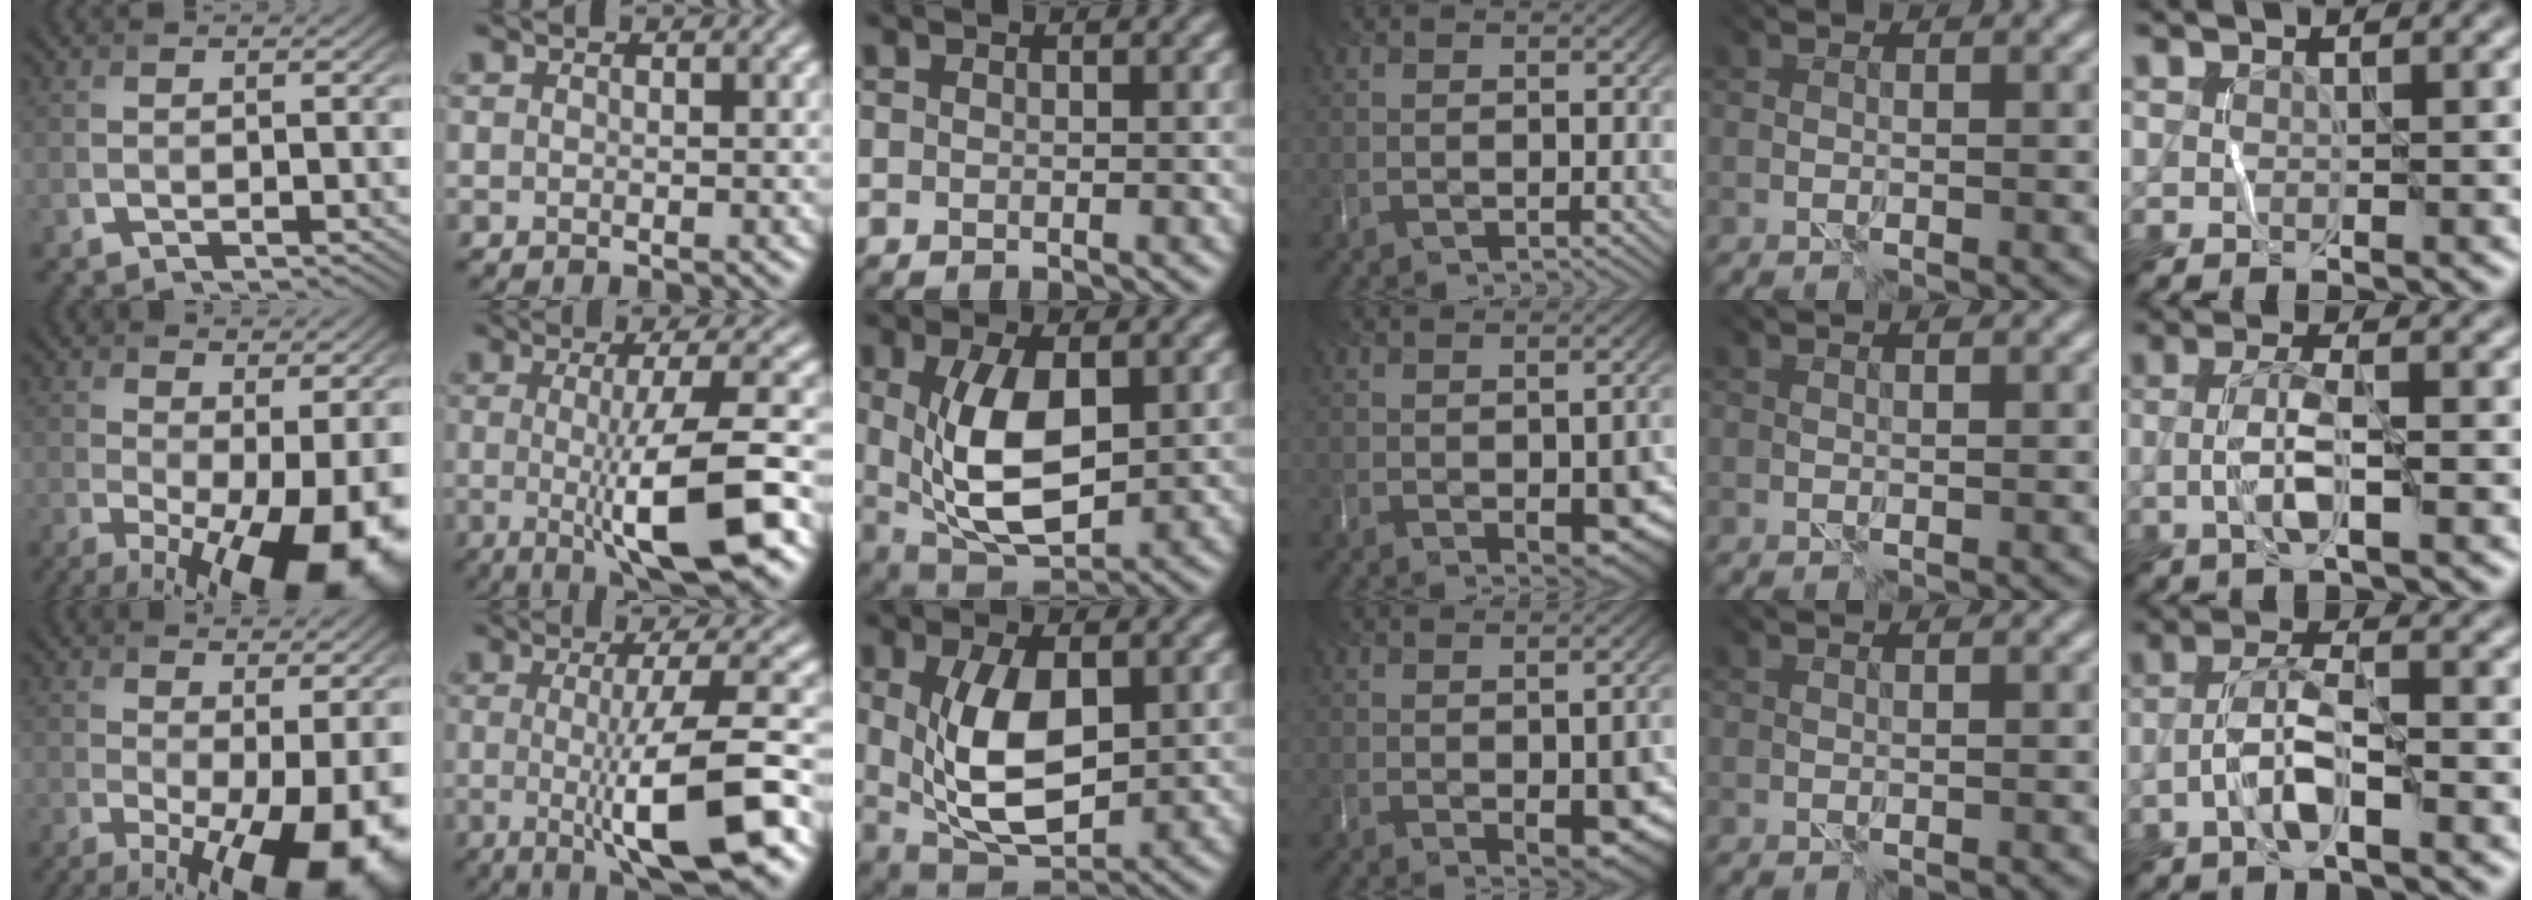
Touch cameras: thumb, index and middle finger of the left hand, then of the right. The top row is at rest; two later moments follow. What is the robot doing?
{"motion": "wrap", "object": "string"}